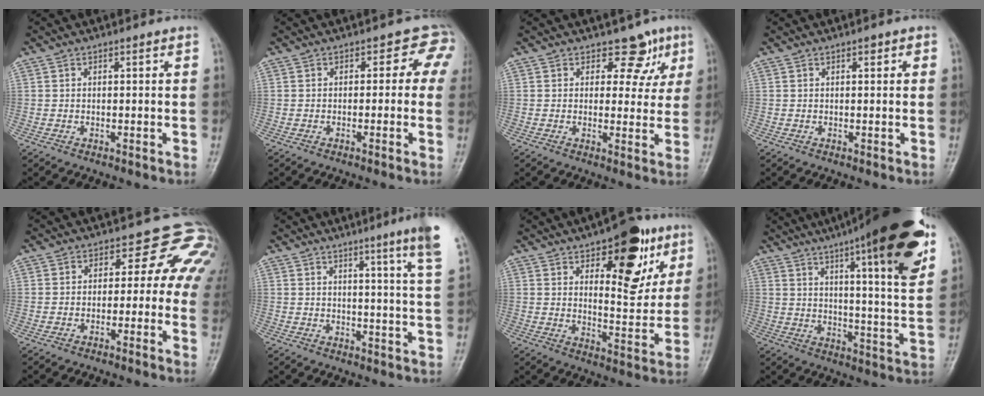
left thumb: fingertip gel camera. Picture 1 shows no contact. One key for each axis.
{"total": 3.7, "fx": 0.2, "fy": 3.1, "fz": 2.0, "tx": 0.023, "ty": 0.013, "tz": -0.015}
{"total": 5.4, "fx": 3.2, "fy": 4.0, "fz": 1.6, "tx": 0.024, "ty": -0.013, "tz": 0.035}
{"total": 1.0, "fx": 0.4, "fy": 0.5, "fz": 0.7, "tx": -0.007, "ty": 0.001, "tz": 0.004}
{"total": 7.5, "fx": 0.5, "fy": 5.7, "fz": 4.9, "tx": -0.009, "ty": 0.020, "tz": -0.008}
{"total": 9.6, "fx": 6.1, "fy": -0.7, "fz": 7.4, "tx": -0.090, "ty": -0.030, "tz": 0.066}
{"total": 15.2, "fx": 7.3, "fy": 7.0, "fz": 11.4, "tx": -0.105, "ty": -0.032, "tz": 0.101}
{"total": 24.4, "fx": 13.8, "fy": 4.0, "fz": 19.8, "tx": -0.271, "ty": -0.035, "tz": 0.191}